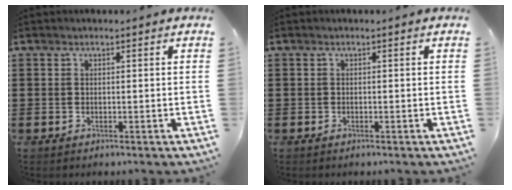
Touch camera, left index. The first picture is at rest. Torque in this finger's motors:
{"motor_torque": [-0.02, -0.01, 0.00, 0.00]}